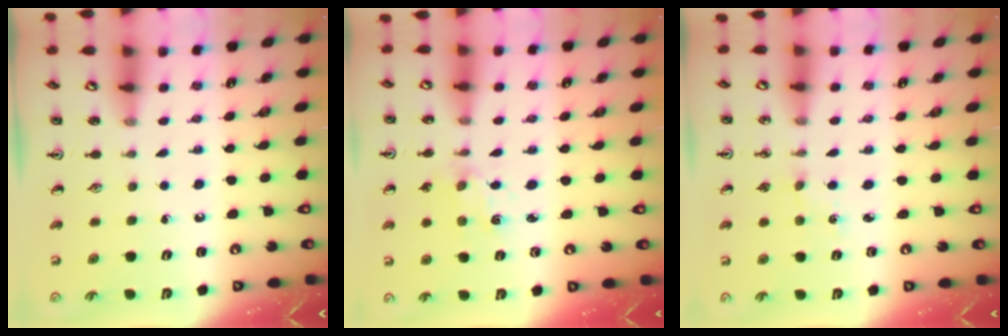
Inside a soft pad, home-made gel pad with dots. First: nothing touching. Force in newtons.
{"total": 2.1, "press": 2.1, "slide": 0.3}
{"total": 1.4, "press": 1.4, "slide": 0.3}